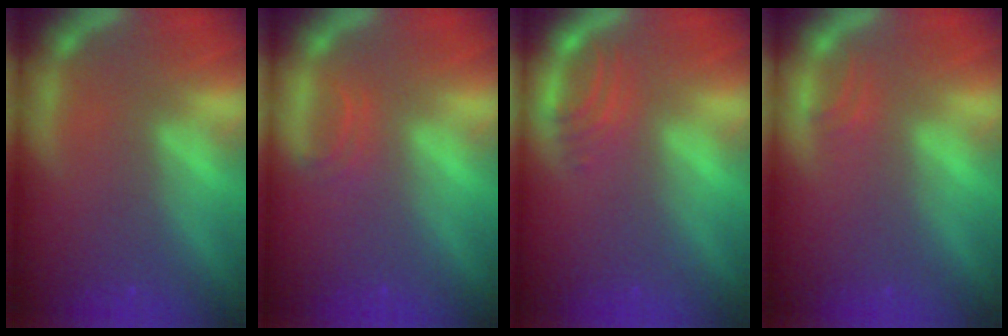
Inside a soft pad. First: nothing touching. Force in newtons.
{"total": 1.4}
{"total": 2.5}
{"total": 0.9}